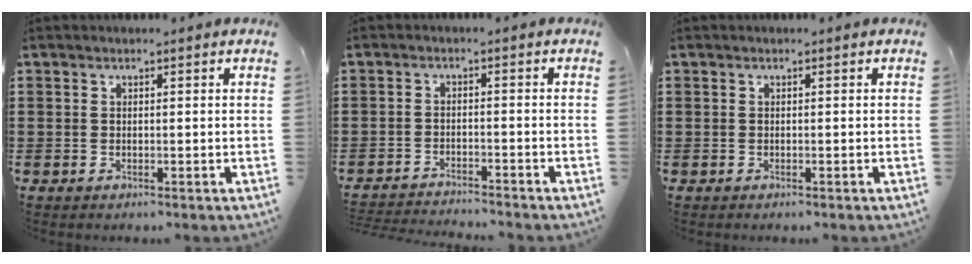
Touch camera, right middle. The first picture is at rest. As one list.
[{"total": 2.5, "force": [-2.5, -0.1, 0.2], "torque": [-0.008, -0.003, -0.053]}, {"total": 0.0}]